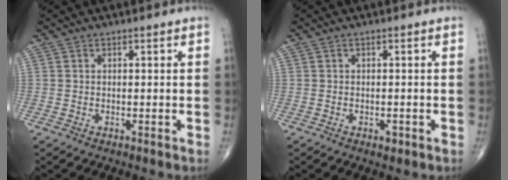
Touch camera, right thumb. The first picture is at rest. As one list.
[{"total": 1.2, "force": [-0.6, 0.6, 0.8], "torque": [-0.010, 0.000, -0.008]}]